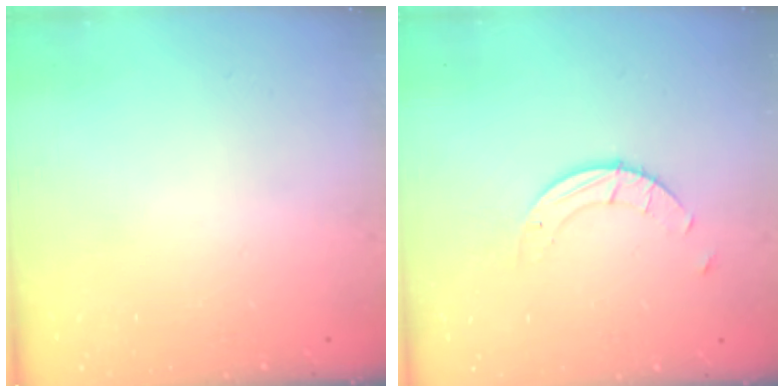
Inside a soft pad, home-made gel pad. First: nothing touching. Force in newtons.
{"total": 3.1, "press": 3.1, "slide": 0.2}